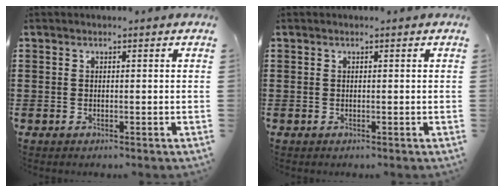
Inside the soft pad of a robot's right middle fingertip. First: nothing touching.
{"total": 0.0}